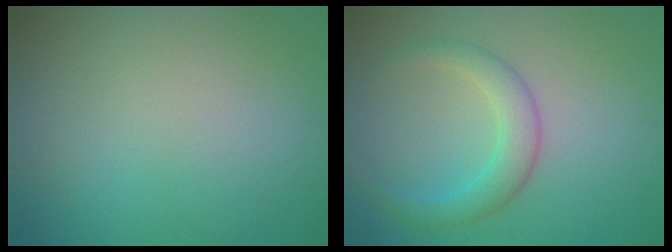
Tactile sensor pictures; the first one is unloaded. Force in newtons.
{"total": 3.2, "press": 3.2, "slide": 0.2}